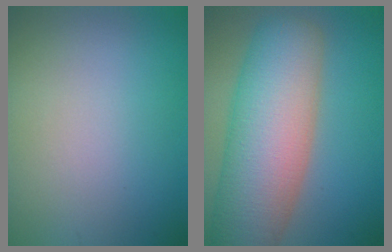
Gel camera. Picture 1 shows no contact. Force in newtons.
{"total": 12.0, "press": 12.0, "slide": 0.6}